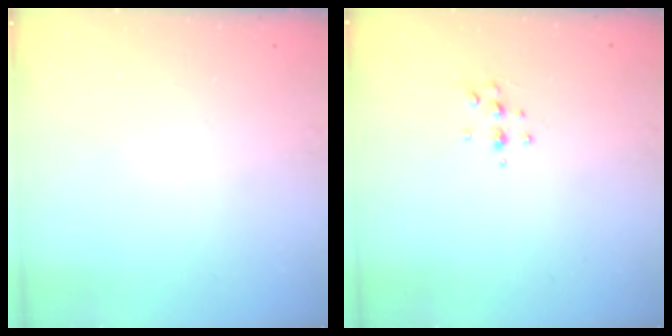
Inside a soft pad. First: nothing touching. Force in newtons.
{"total": 5.1, "press": 4.9, "slide": 1.4}